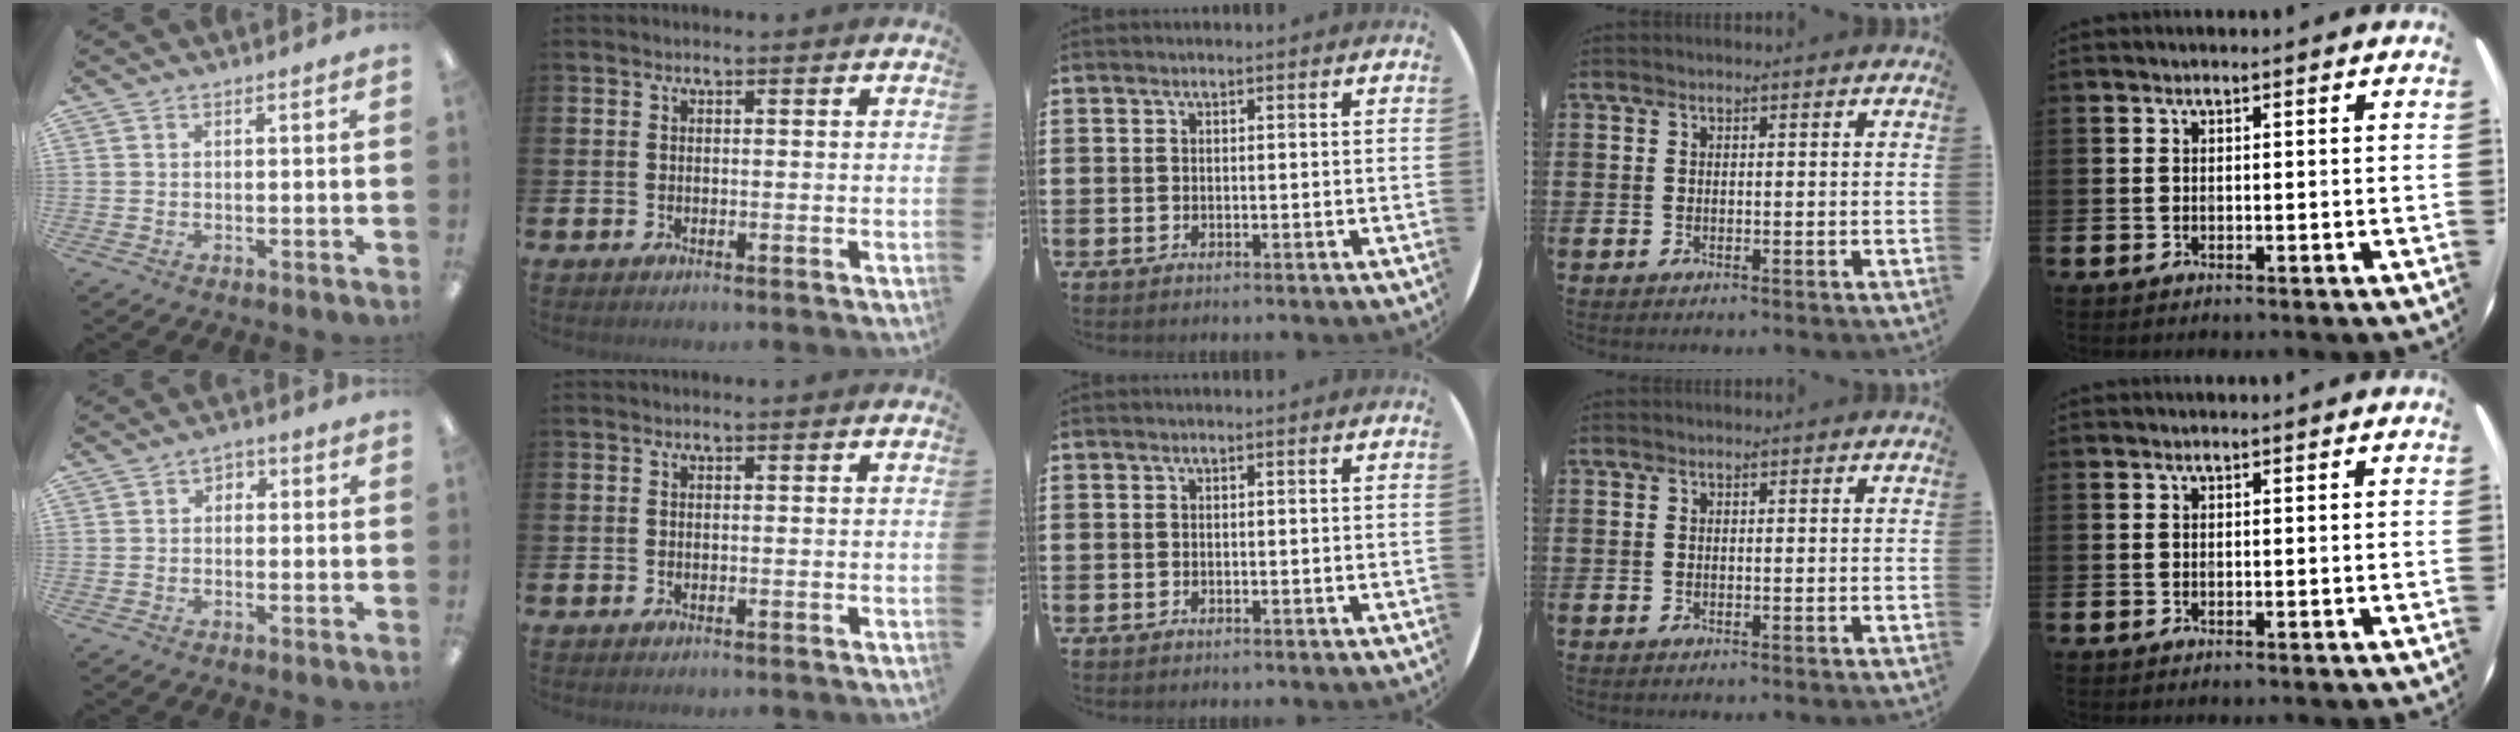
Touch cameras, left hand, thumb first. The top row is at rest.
{"thumb": {"total": 2.1, "force": [-0.7, 1.7, 1.1], "torque": [-0.019, 0.010, -0.016]}}